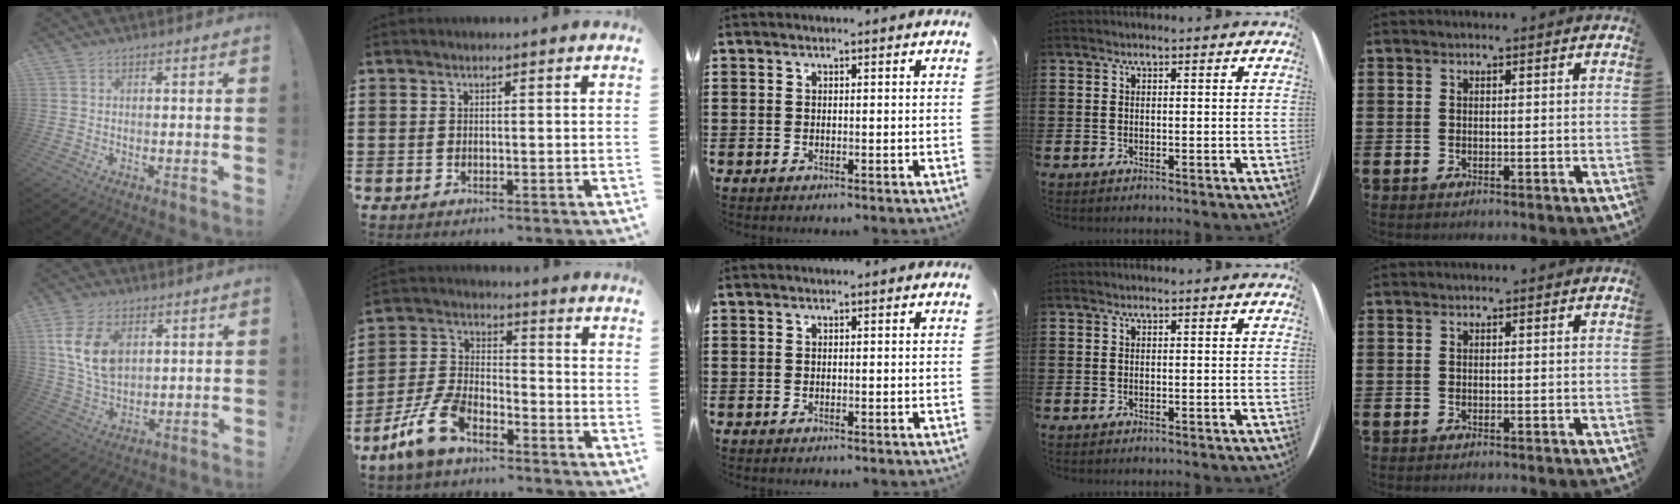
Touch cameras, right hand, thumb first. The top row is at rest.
{"thumb": {"total": 12.2, "force": [4.5, 7.9, 8.2], "torque": [-0.151, -0.004, 0.087]}, "index": {"total": 8.5, "force": [-5.7, 3.7, 5.1], "torque": [-0.139, 0.002, -0.116]}}